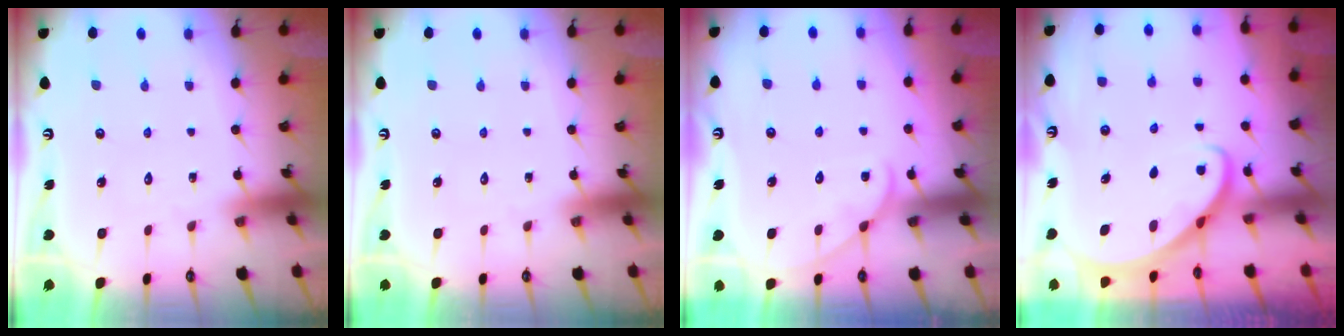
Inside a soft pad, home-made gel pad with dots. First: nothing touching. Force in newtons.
{"total": 0.0}
{"total": 4.7, "press": 4.7, "slide": 0.4}
{"total": 2.4, "press": 2.3, "slide": 0.3}